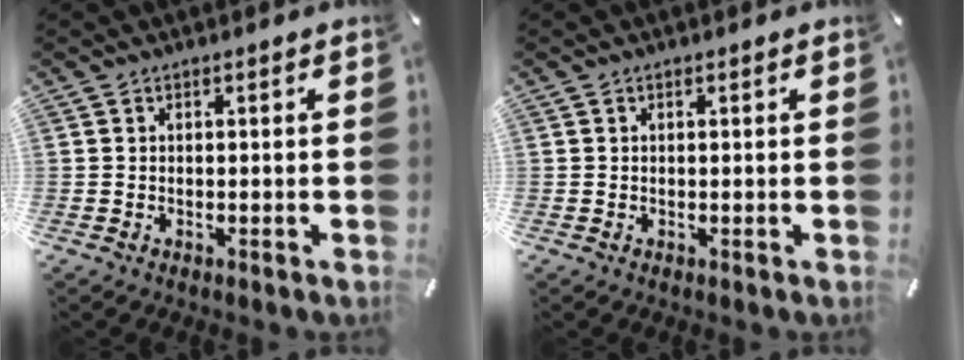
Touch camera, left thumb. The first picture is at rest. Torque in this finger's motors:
{"motor_torque": [-0.03, -0.32, -0.06, 0.09, -0.02]}